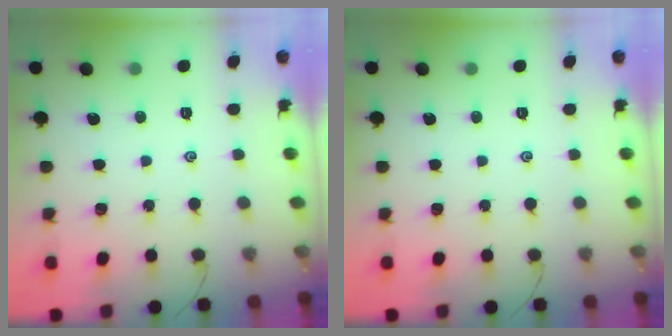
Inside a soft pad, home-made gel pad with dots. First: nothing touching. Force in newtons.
{"total": 0.0}